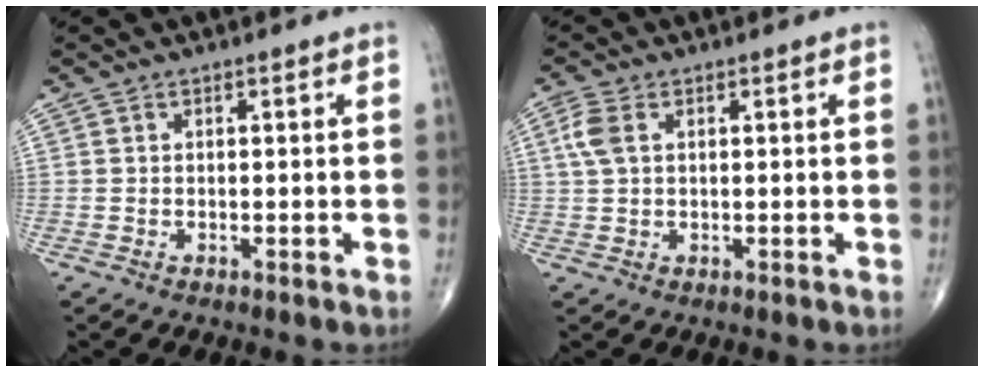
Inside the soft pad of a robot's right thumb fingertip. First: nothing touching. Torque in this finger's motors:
{"motor_torque": [-0.36, 0.38, 0.06, 0.00, 0.00]}